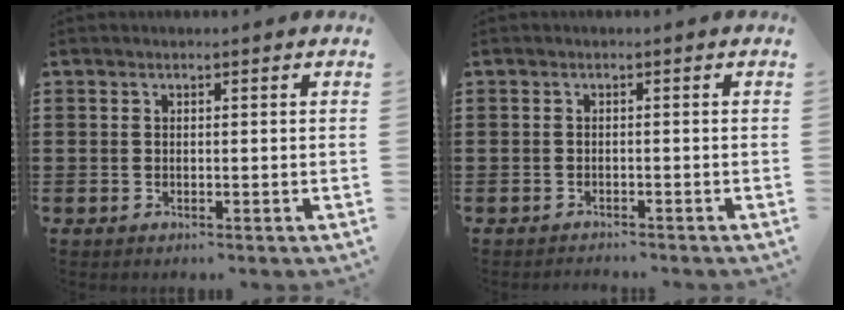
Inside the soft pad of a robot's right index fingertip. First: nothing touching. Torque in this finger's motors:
{"motor_torque": [-0.17, 0.04, -0.33, -0.08]}